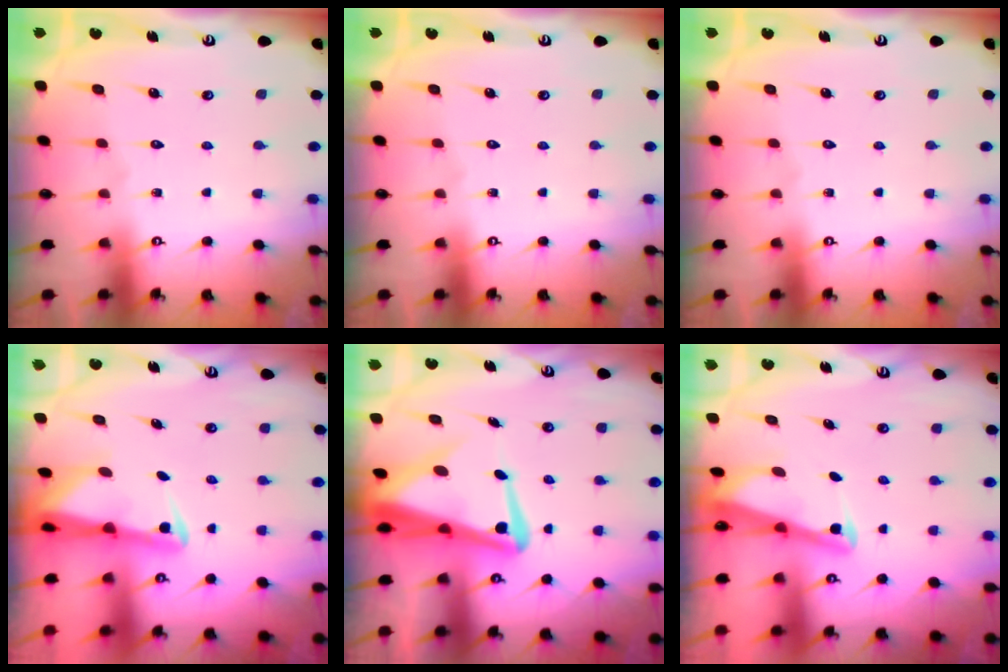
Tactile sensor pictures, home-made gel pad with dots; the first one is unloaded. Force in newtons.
{"total": 0.0}
{"total": 0.0}
{"total": 2.3, "press": 2.3, "slide": 0.4}
{"total": 7.9, "press": 7.7, "slide": 1.5}
{"total": 2.7, "press": 2.6, "slide": 0.3}